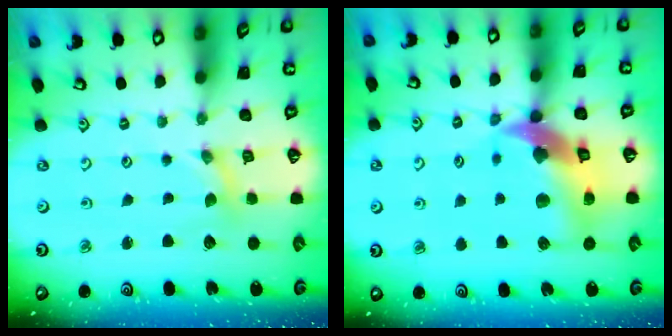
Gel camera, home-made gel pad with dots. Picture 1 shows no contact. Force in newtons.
{"total": 16.4, "press": 16.2, "slide": 2.3}